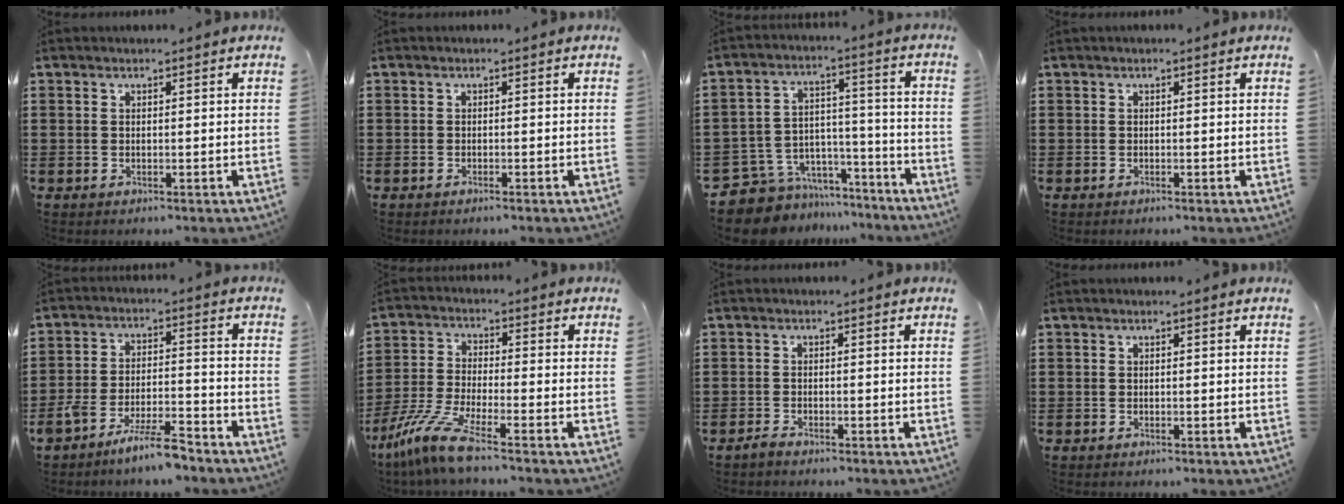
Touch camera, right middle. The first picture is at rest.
{"total": 0.5, "force": [-0.5, -0.1, 0.2], "torque": [-0.008, -0.005, -0.007]}
{"total": 8.2, "force": [-7.4, 3.4, 0.6], "torque": [-0.026, 0.009, -0.142]}
{"total": 0.0}
{"total": 7.6, "force": [-6.5, 1.0, 3.7], "torque": [-0.084, -0.001, -0.124]}
{"total": 8.9, "force": [-6.5, 0.9, 6.0], "torque": [-0.142, -0.015, -0.131]}
{"total": 1.3, "force": [-1.2, 0.0, 0.4], "torque": [-0.013, -0.005, -0.022]}
{"total": 0.0}